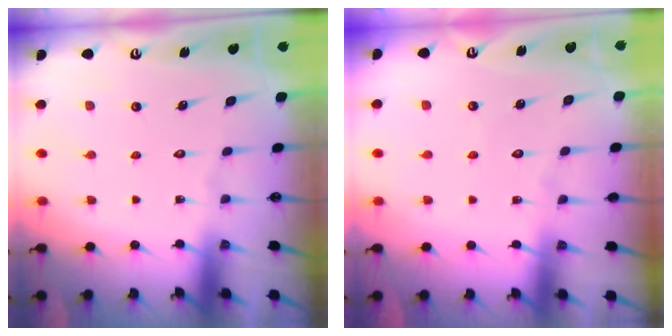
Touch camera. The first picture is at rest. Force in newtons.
{"total": 2.3, "press": 2.3, "slide": 0.2}